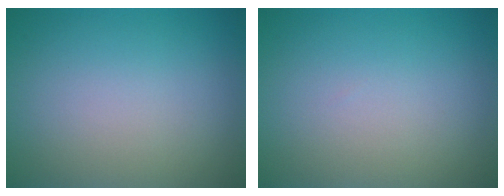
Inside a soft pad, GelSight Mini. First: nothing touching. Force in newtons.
{"total": 0.0}